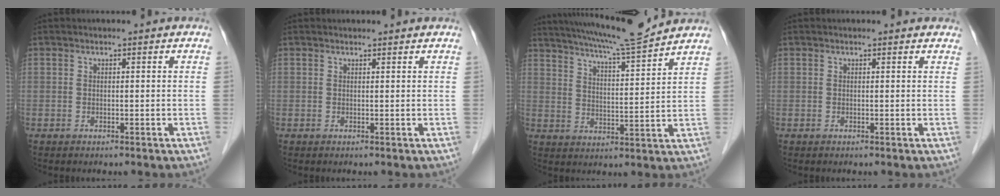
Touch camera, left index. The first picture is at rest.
{"total": 1.9, "force": [1.8, 0.6, 0.3], "torque": [0.005, 0.011, 0.024]}
{"total": 13.1, "force": [12.0, -0.4, 5.2], "torque": [-0.089, -0.002, 0.186]}
{"total": 2.5, "force": [2.2, 1.1, 0.6], "torque": [0.005, 0.011, 0.021]}